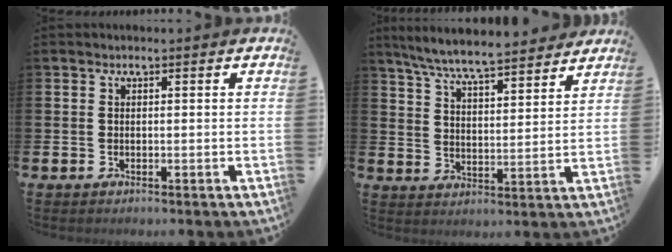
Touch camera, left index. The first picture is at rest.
{"total": 7.4, "force": [7.0, 0.4, 2.3], "torque": [-0.075, -0.043, 0.124]}